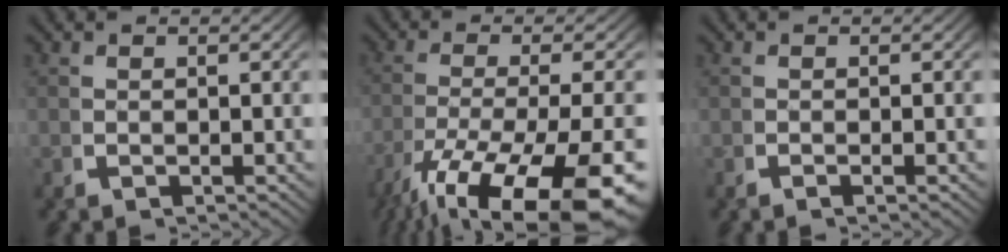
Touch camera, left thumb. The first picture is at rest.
{"total": 13.8, "force": [-6.4, 6.7, 10.3], "torque": [-0.195, -0.058, -0.066]}
{"total": 0.6, "force": [-0.2, -0.1, 0.5], "torque": [-0.013, 0.003, -0.006]}